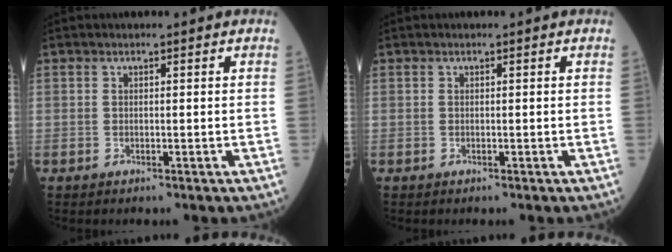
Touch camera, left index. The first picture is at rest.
{"total": 0.0}